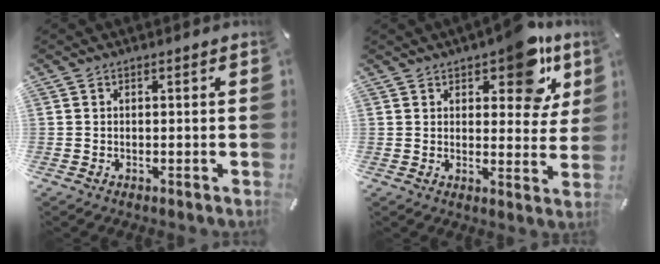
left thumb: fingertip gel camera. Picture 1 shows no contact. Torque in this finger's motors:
{"motor_torque": [2.25, 2.18, 1.28, -1.24, 0.33]}